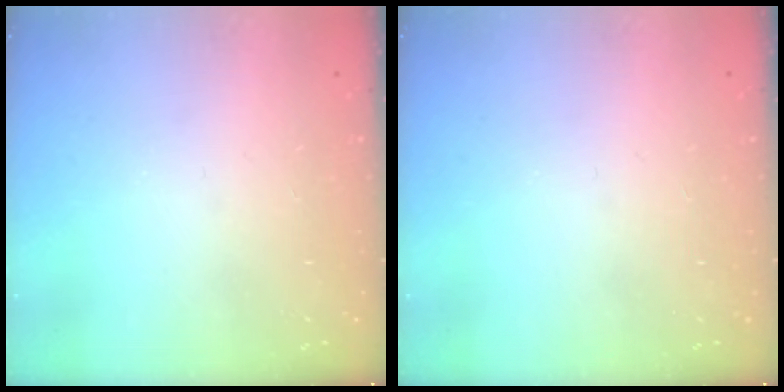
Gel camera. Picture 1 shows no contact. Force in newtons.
{"total": 0.0}